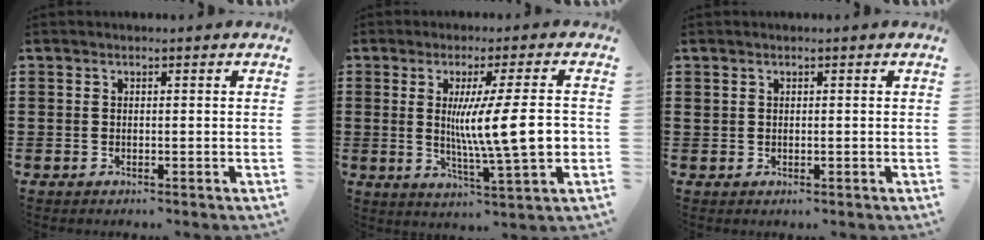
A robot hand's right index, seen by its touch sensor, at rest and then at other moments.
{"total": 11.7, "force": [0.3, 1.2, 11.6], "torque": [-0.186, -0.007, 0.002]}
{"total": 0.5, "force": [0.3, 0.4, 0.2], "torque": [-0.006, 0.002, 0.006]}